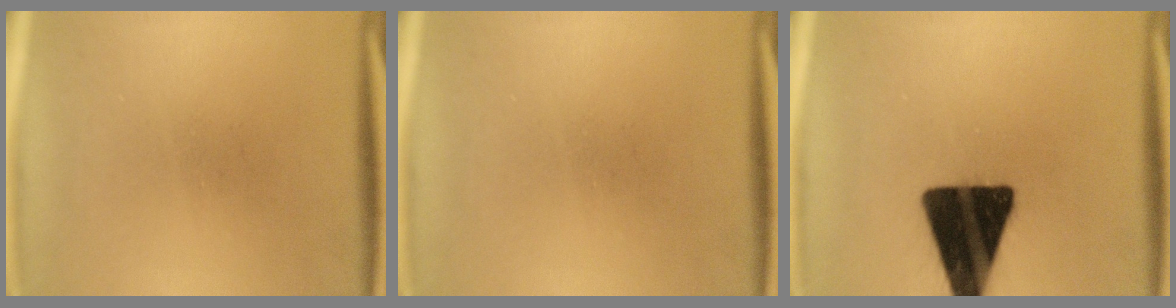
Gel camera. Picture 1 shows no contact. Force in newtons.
{"total": 0.0}
{"total": 19.6}